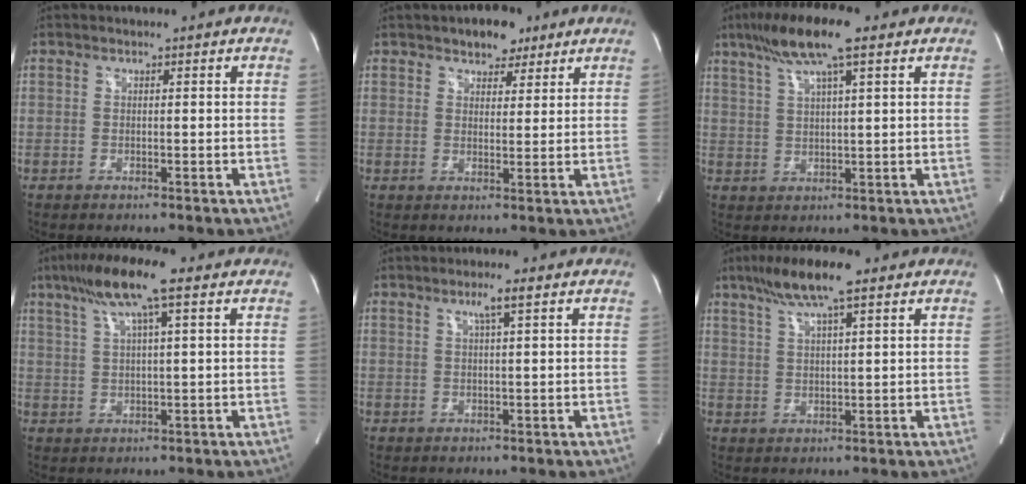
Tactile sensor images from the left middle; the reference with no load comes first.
{"total": 4.8, "force": [3.4, 2.7, 2.1], "torque": [-0.025, 0.009, 0.052]}
{"total": 10.0, "force": [6.2, 0.9, 7.7], "torque": [-0.146, 0.022, 0.107]}
{"total": 9.8, "force": [5.5, 0.7, 8.1], "torque": [-0.154, 0.026, 0.094]}
{"total": 2.7, "force": [1.3, -0.3, 2.3], "torque": [-0.044, 0.002, 0.025]}
{"total": 9.0, "force": [5.9, 0.9, 6.7], "torque": [-0.126, 0.020, 0.101]}